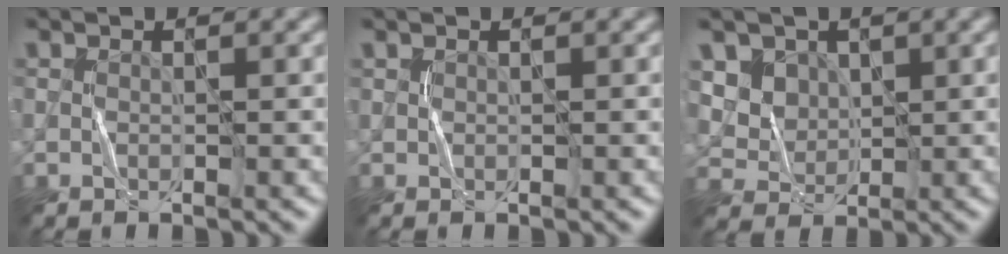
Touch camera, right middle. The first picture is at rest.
{"total": 0.0}
{"total": 5.4, "force": [2.6, 4.2, 2.1], "torque": [-0.058, -0.002, 0.056]}